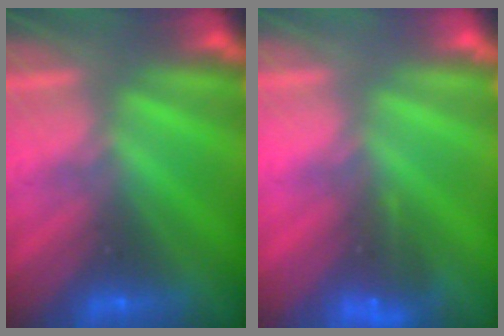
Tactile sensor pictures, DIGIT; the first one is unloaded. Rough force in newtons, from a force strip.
{"total": 4.6}